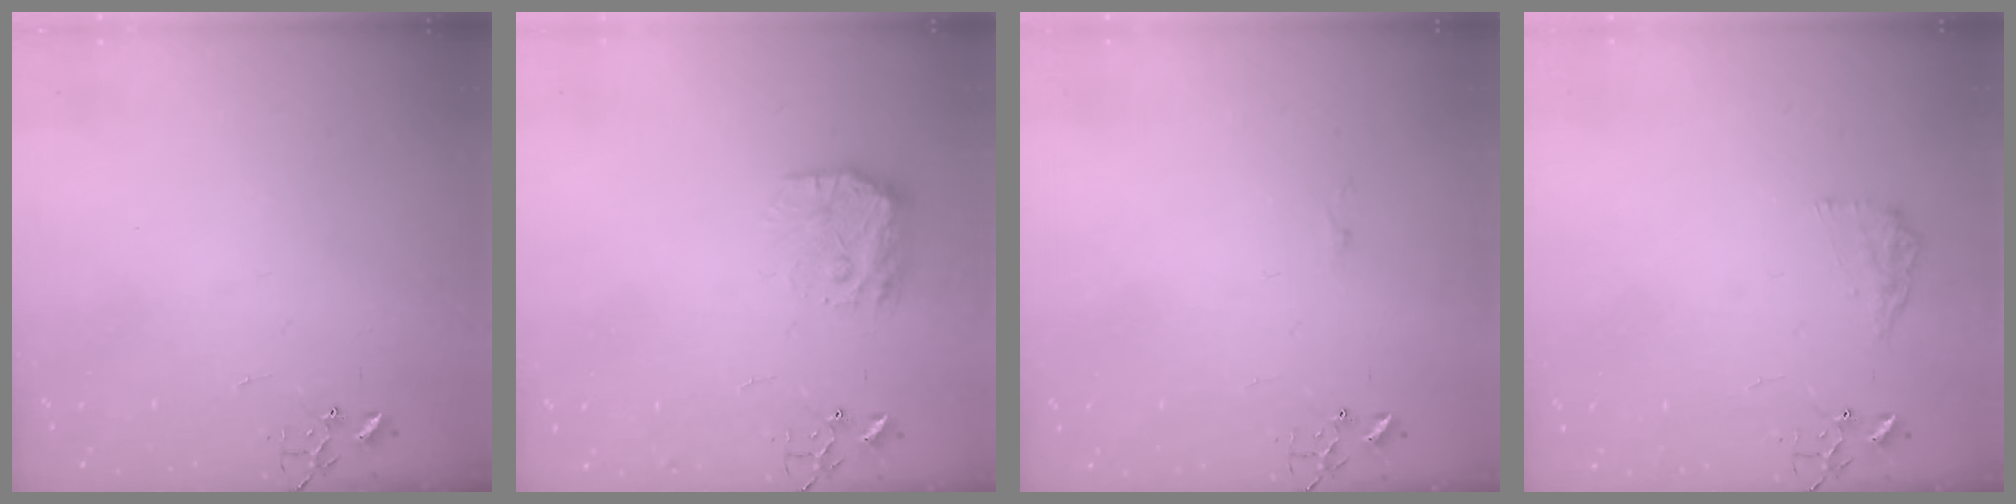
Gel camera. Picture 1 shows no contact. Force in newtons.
{"total": 12.4, "press": 12.4, "slide": 1.0}
{"total": 2.6, "press": 2.6, "slide": 0.4}
{"total": 8.9, "press": 8.9, "slide": 0.4}